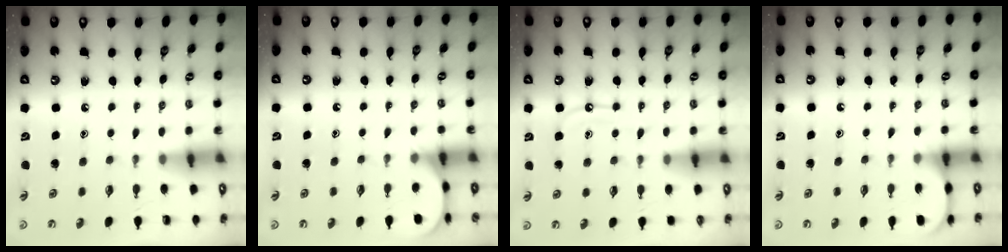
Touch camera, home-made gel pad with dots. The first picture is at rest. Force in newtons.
{"total": 4.7, "press": 4.7, "slide": 0.5}
{"total": 7.5, "press": 7.5, "slide": 0.7}
{"total": 4.2, "press": 4.2, "slide": 0.6}